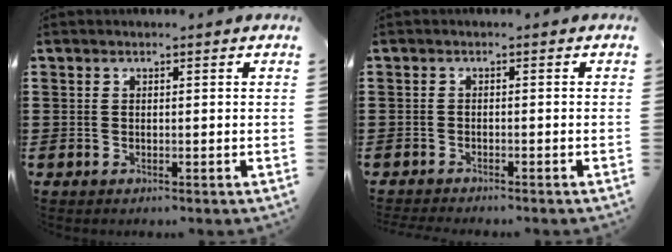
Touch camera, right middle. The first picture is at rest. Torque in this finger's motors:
{"motor_torque": [0.33, 0.02, 0.15, 0.02]}